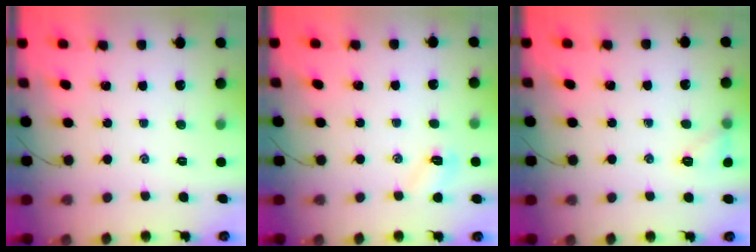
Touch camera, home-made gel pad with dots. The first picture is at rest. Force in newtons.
{"total": 4.3, "press": 4.2, "slide": 1.1}
{"total": 7.0, "press": 6.8, "slide": 1.6}